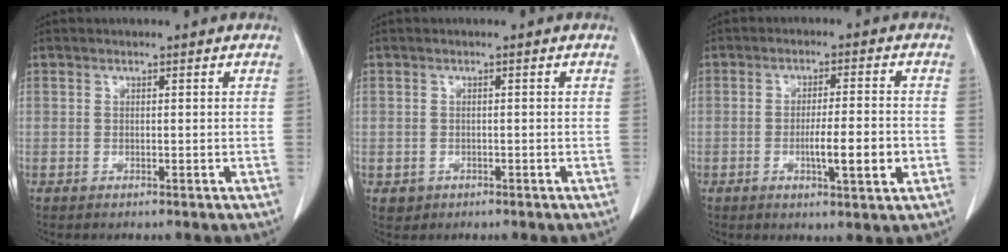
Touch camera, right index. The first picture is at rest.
{"total": 1.7, "force": [-0.6, 1.6, 0.2], "torque": [-0.002, 0.005, -0.006]}
{"total": 6.9, "force": [-1.9, 0.6, 6.7], "torque": [-0.106, -0.005, -0.028]}